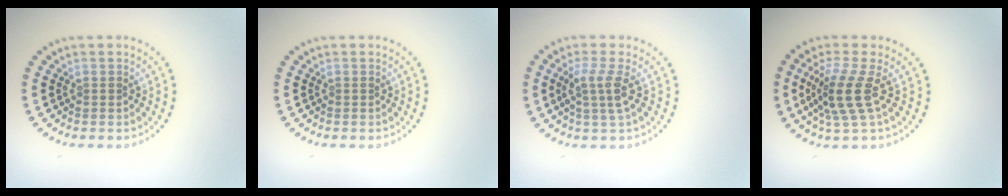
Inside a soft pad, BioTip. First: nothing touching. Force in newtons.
{"total": 0.0}
{"total": 2.5, "press": 2.0, "slide": 1.5}
{"total": 3.8, "press": 2.9, "slide": 2.5}